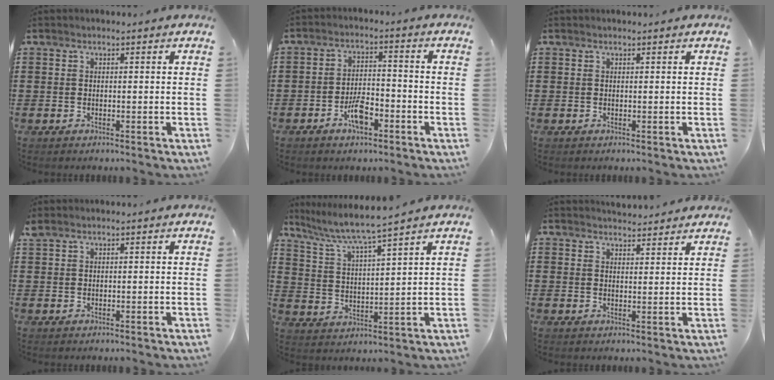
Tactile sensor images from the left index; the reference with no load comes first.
{"total": 5.3, "force": [-2.8, 2.3, 3.9], "torque": [-0.076, 0.007, -0.054]}
{"total": 0.0}
{"total": 0.7, "force": [0.6, 0.2, 0.4], "torque": [-0.010, 0.002, 0.011]}
{"total": 4.6, "force": [3.9, -0.5, 2.3], "torque": [-0.066, -0.030, 0.058]}
{"total": 2.8, "force": [2.8, 0.3, 0.1], "torque": [-0.001, -0.009, 0.050]}